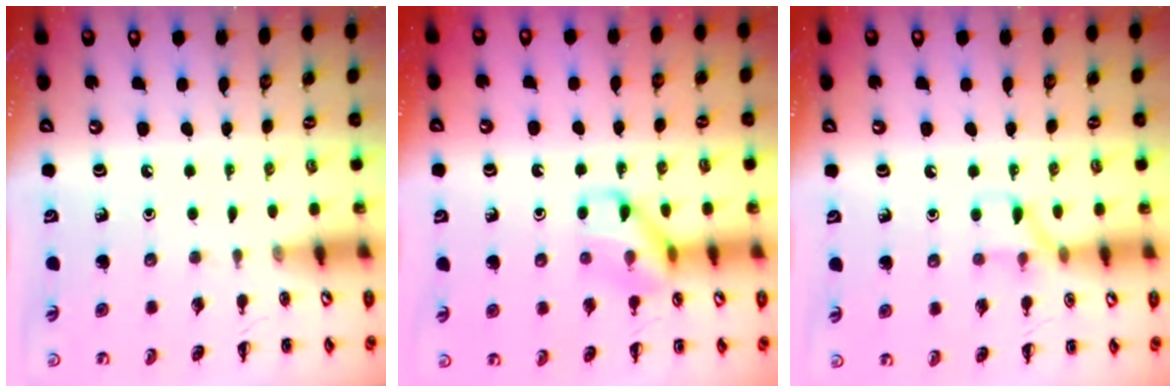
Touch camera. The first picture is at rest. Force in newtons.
{"total": 11.6, "press": 11.6, "slide": 1.1}
{"total": 6.7, "press": 6.7, "slide": 0.5}